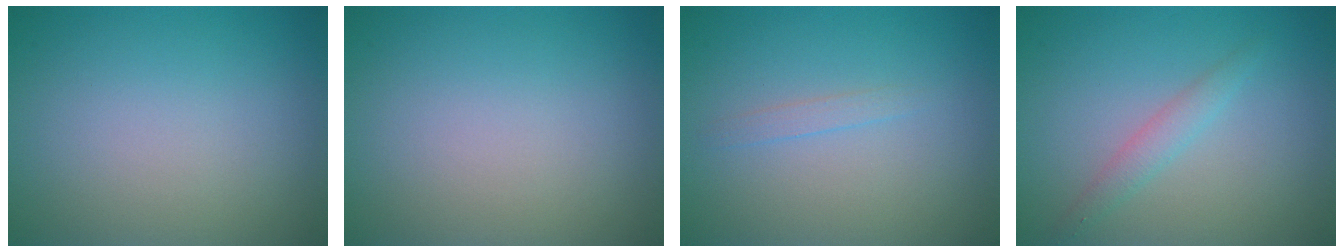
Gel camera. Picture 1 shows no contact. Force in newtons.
{"total": 0.0}
{"total": 0.8, "press": 0.8, "slide": 0.1}
{"total": 1.6, "press": 1.6, "slide": 0.1}